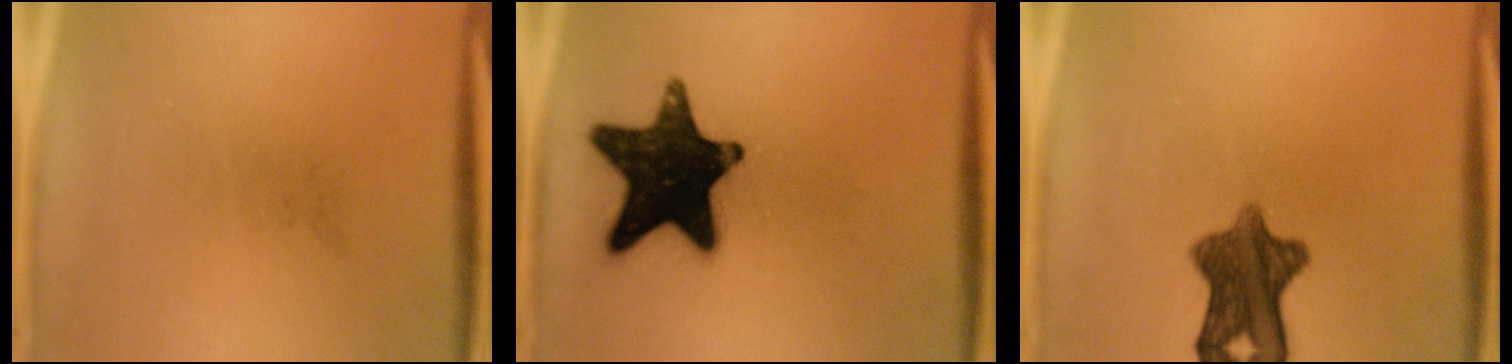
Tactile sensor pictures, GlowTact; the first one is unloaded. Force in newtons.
{"total": 18.2}
{"total": 9.2}